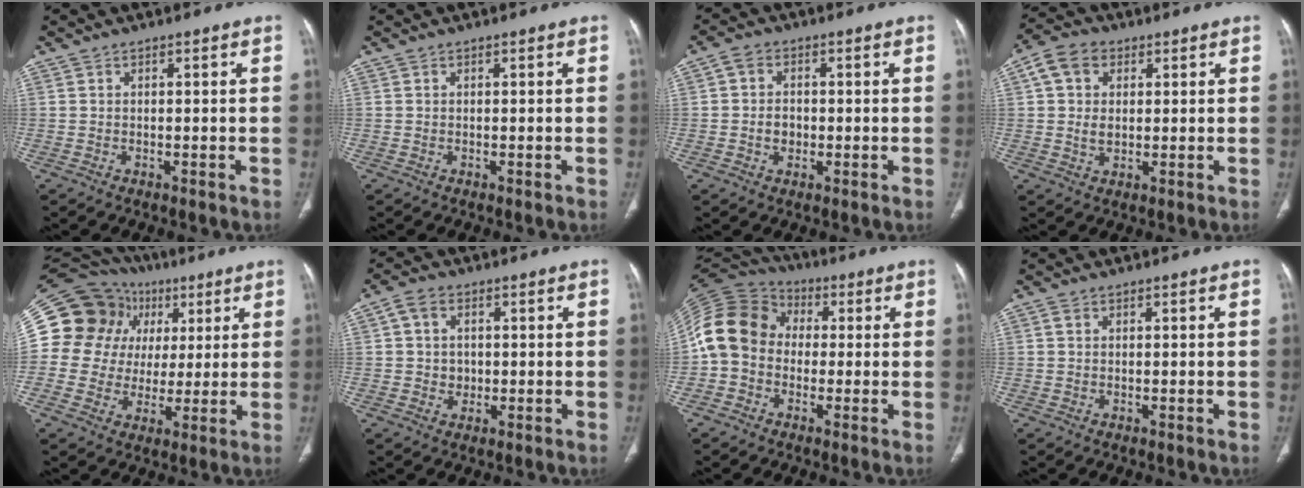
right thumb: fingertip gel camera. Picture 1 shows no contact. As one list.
[{"total": 0.0}, {"total": 4.4, "force": [-0.6, 3.6, 2.5], "torque": [-0.034, 0.008, -0.013]}, {"total": 7.8, "force": [2.0, 5.8, 4.9], "torque": [-0.082, 0.005, 0.032]}, {"total": 19.9, "force": [5.4, 17.9, 6.9], "torque": [-0.098, 0.050, 0.100]}, {"total": 5.0, "force": [0.6, 4.2, 2.8], "torque": [-0.033, 0.001, 0.008]}, {"total": 13.4, "force": [-0.5, 11.3, 7.2], "torque": [-0.135, 0.039, -0.026]}, {"total": 0.7, "force": [0.2, 0.5, 0.4], "torque": [-0.007, 0.003, 0.004]}]